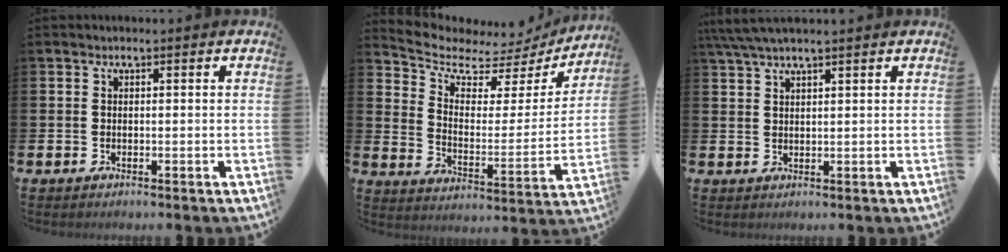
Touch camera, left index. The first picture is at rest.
{"total": 6.4, "force": [5.6, 2.7, 1.5], "torque": [-0.063, -0.052, 0.088]}
{"total": 3.8, "force": [3.3, 0.3, 2.0], "torque": [-0.051, -0.002, 0.062]}